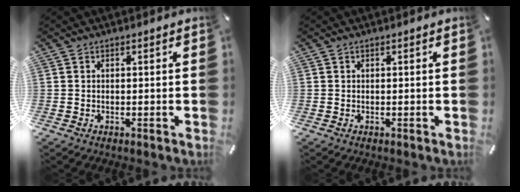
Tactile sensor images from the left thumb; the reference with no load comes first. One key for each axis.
{"total": 0.0}